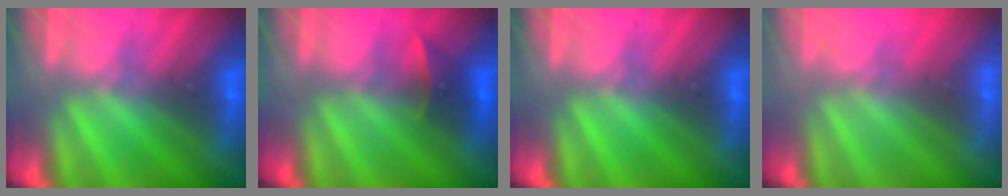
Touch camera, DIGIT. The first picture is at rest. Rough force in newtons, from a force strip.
{"total": 1.8}
{"total": 0.0}
{"total": 2.9}